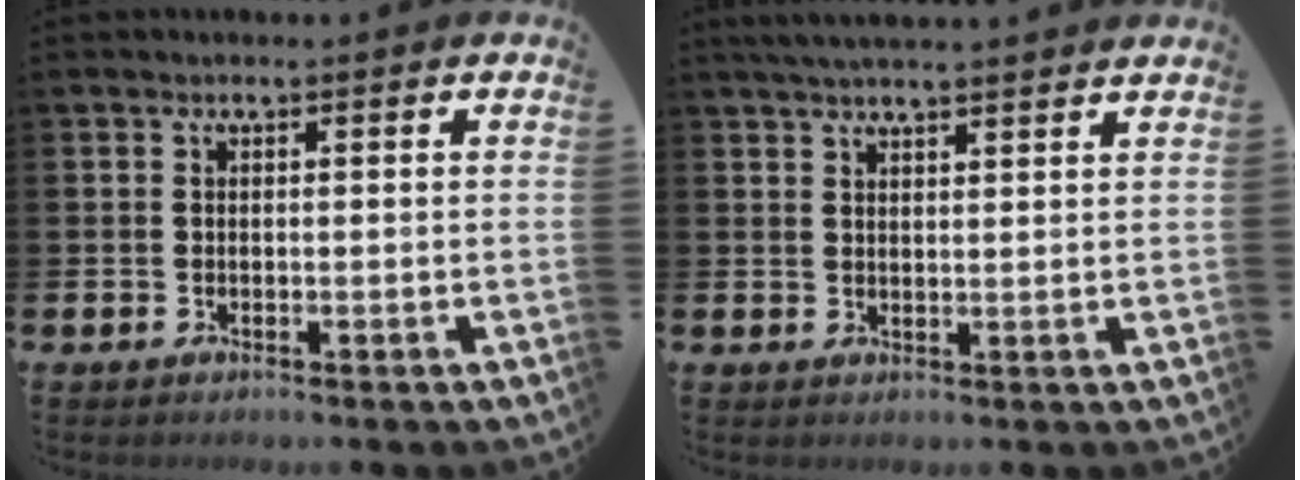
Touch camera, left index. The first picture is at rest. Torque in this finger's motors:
{"motor_torque": [0.60, -0.93, 0.58, 0.16]}